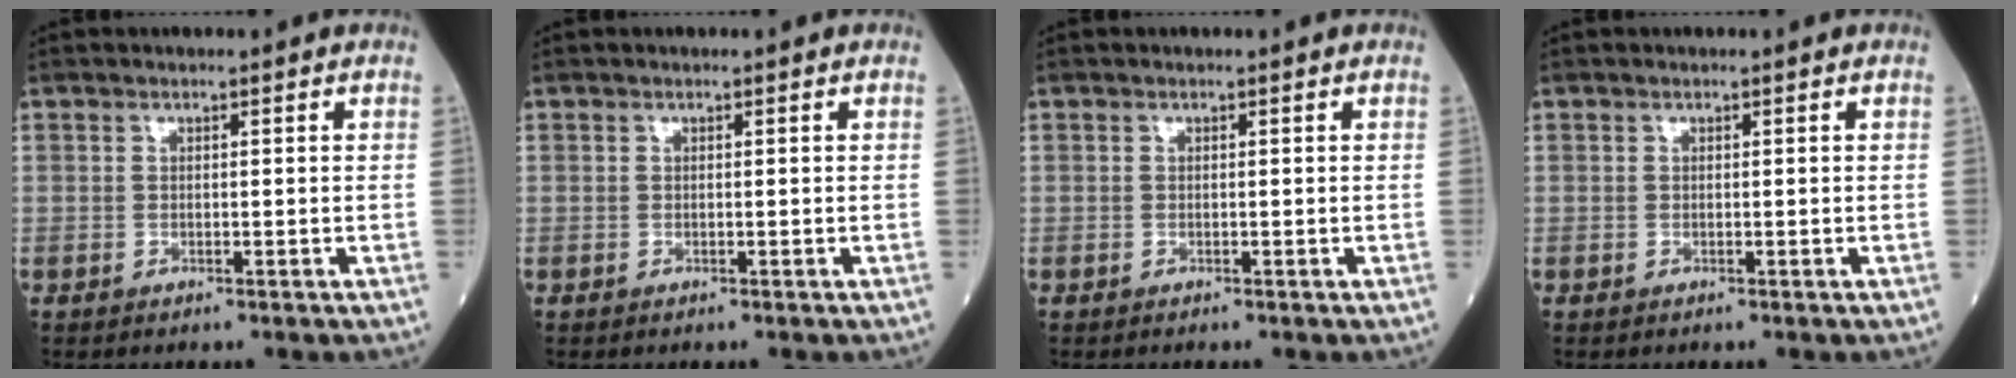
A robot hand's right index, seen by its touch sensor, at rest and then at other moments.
{"total": 0.0}
{"total": 0.0}
{"total": 0.0}